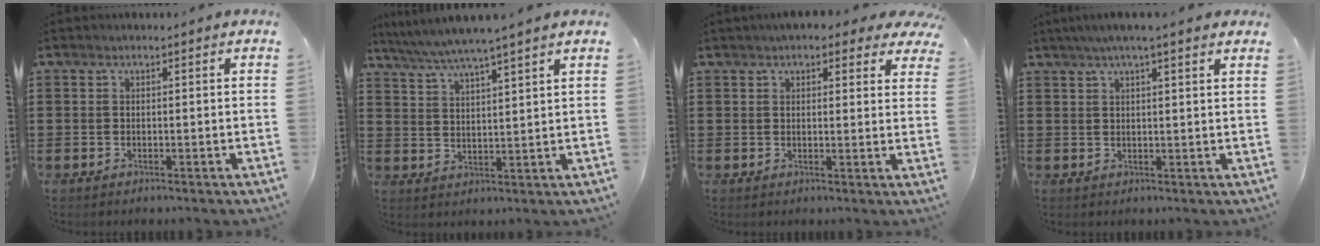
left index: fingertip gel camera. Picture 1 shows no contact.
{"total": 4.8, "force": [4.3, -0.6, 2.2], "torque": [-0.056, -0.021, 0.073]}
{"total": 3.6, "force": [3.1, 1.5, 1.1], "torque": [-0.019, -0.004, 0.052]}
{"total": 3.6, "force": [2.7, 0.0, 2.4], "torque": [-0.052, 0.002, 0.048]}